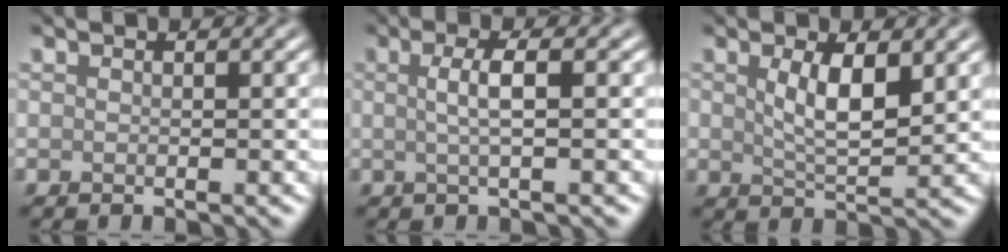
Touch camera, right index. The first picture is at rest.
{"total": 2.8, "force": [0.2, 0.6, 2.7], "torque": [-0.047, 0.006, 0.000]}
{"total": 3.8, "force": [1.2, 1.5, 3.3], "torque": [-0.066, -0.004, 0.026]}